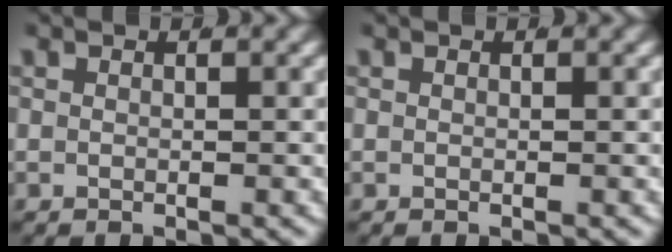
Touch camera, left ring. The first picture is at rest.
{"total": 0.0}